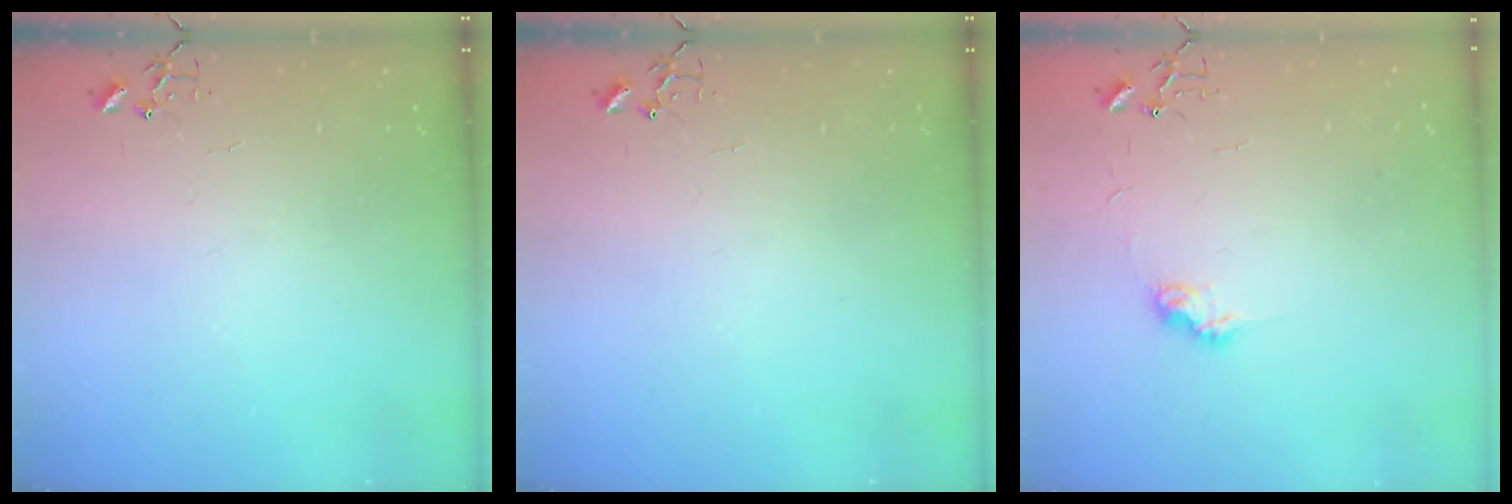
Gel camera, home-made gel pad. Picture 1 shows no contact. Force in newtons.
{"total": 0.0}
{"total": 8.0, "press": 8.0, "slide": 0.5}